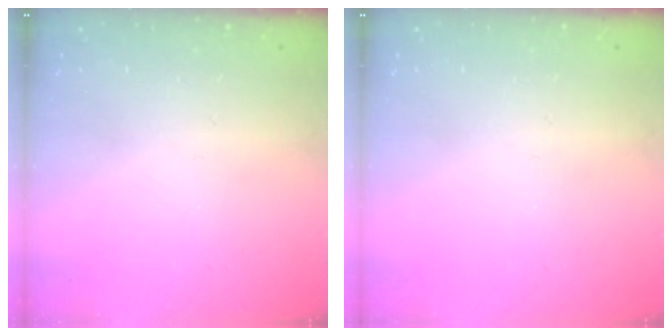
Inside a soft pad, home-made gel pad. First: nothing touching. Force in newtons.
{"total": 0.0}